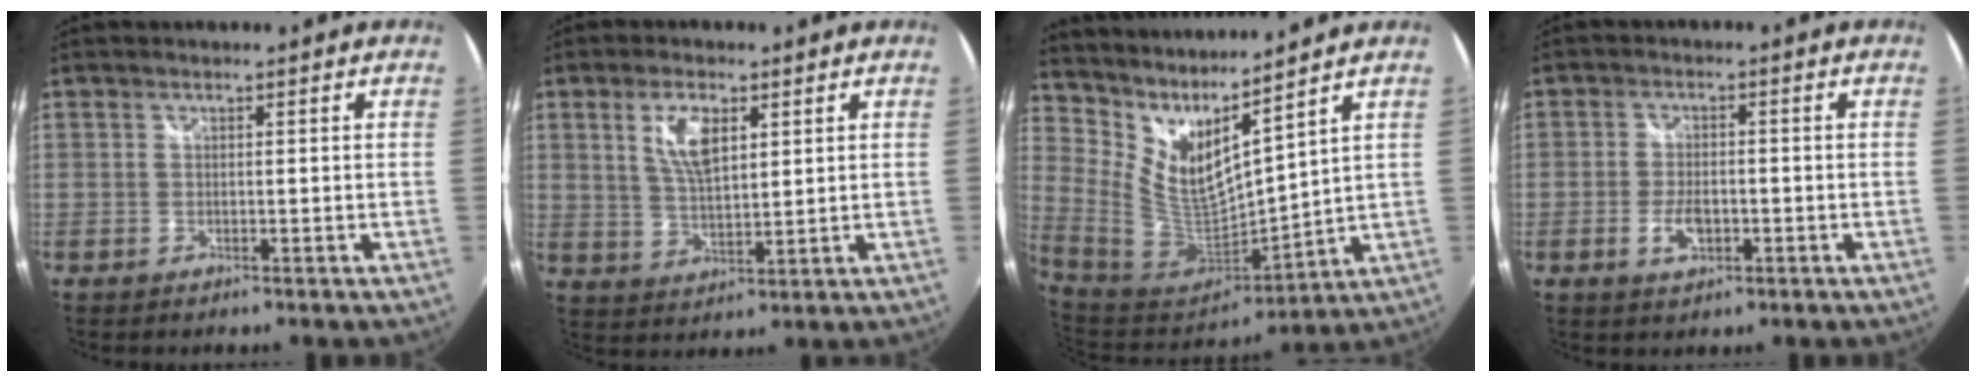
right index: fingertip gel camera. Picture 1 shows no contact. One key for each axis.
{"total": 7.2, "fx": 2.9, "fy": 3.2, "fz": 5.8, "tx": -0.109, "ty": 0.004, "tz": 0.059}
{"total": 11.1, "fx": 8.5, "fy": 1.6, "fz": 7.0, "tx": -0.131, "ty": -0.036, "tz": 0.177}
{"total": 4.6, "fx": -1.6, "fy": 2.5, "fz": 3.5, "tx": -0.074, "ty": -0.003, "tz": -0.029}